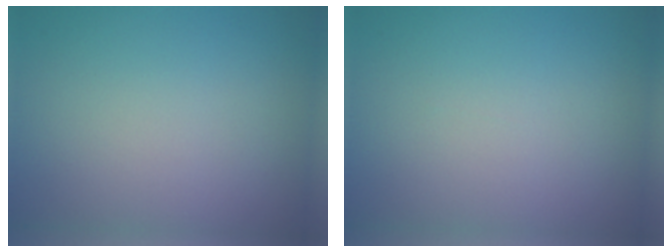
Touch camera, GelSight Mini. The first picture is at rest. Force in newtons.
{"total": 0.0}